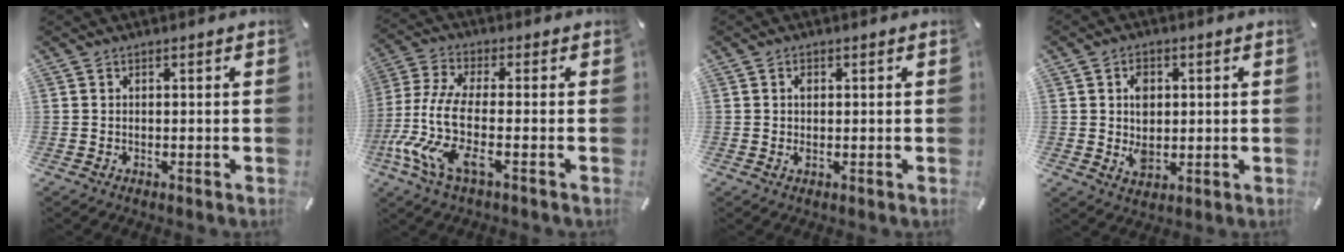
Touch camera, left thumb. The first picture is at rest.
{"total": 11.9, "force": [-2.1, 4.0, 11.0], "torque": [-0.266, -0.031, -0.047]}
{"total": 1.4, "force": [0.2, 0.7, 1.2], "torque": [-0.025, 0.003, 0.003]}
{"total": 6.2, "force": [0.8, 4.8, 3.8], "torque": [-0.054, 0.001, 0.013]}